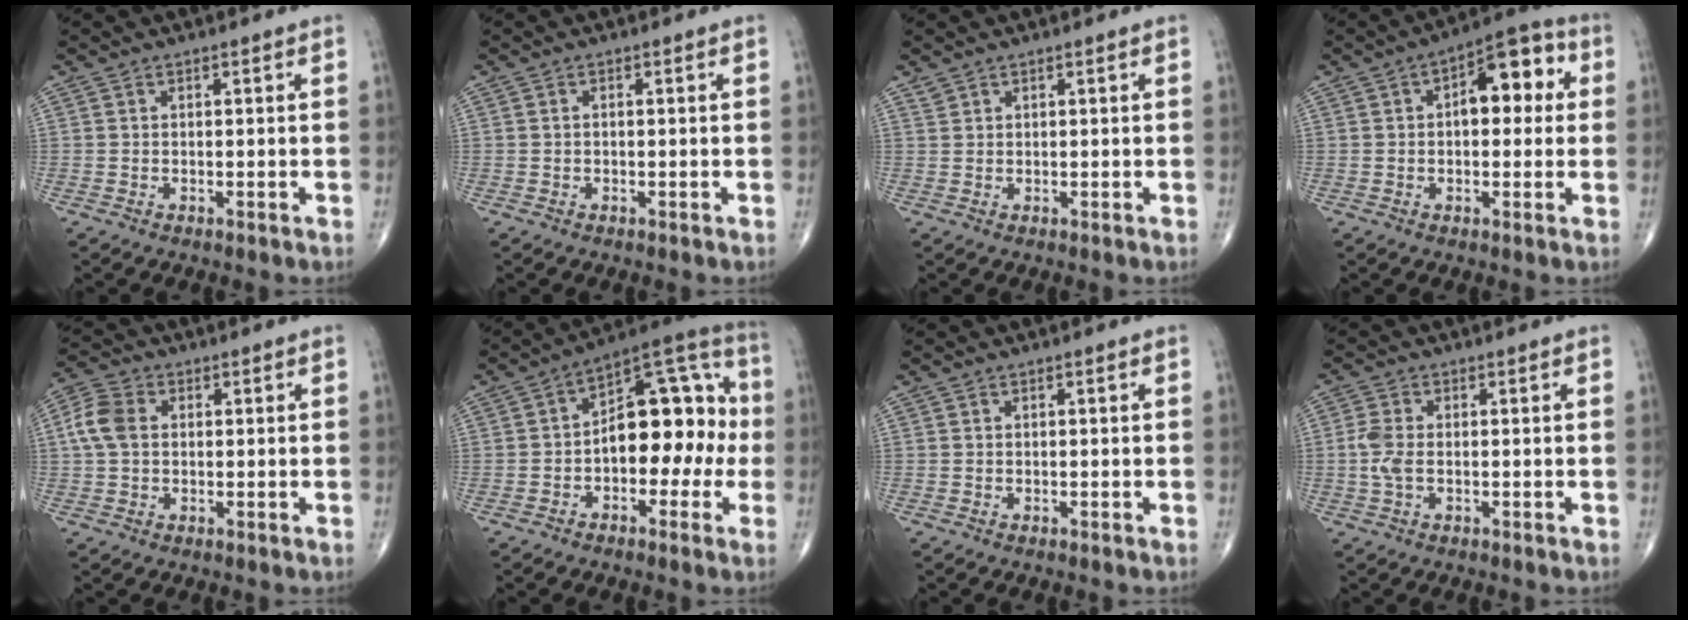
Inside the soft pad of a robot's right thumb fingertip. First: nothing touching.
{"total": 0.0}
{"total": 0.9, "force": [0.8, 0.5, 0.1], "torque": [0.003, -0.001, 0.015]}
{"total": 11.2, "force": [2.0, 5.8, 9.3], "torque": [-0.093, 0.026, 0.018]}
{"total": 6.4, "force": [0.8, 4.6, 4.3], "torque": [-0.097, 0.016, 0.011]}
{"total": 16.0, "force": [-1.4, 9.2, 13.0], "torque": [-0.147, 0.052, -0.032]}
{"total": 0.0}
{"total": 3.8, "force": [-0.4, 2.0, 3.2], "torque": [-0.087, 0.004, -0.012]}